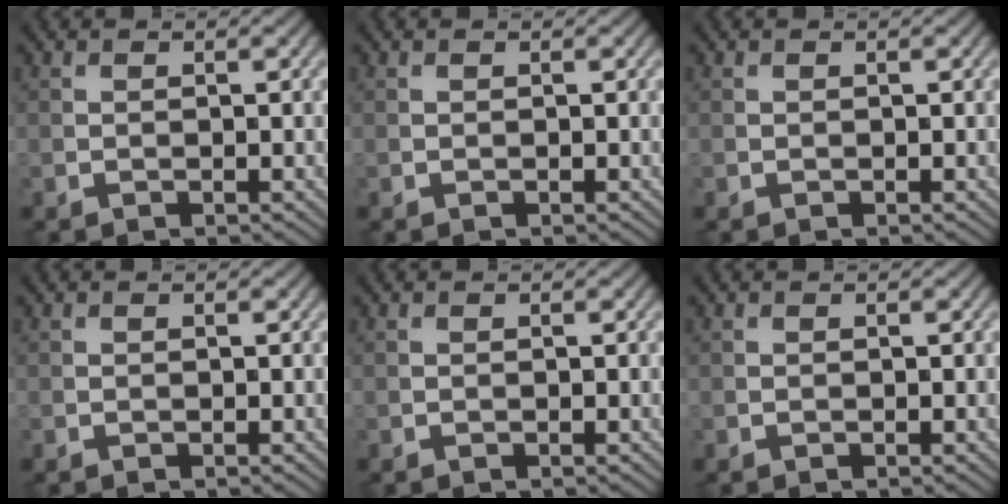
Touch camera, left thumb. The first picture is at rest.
{"total": 0.0}
{"total": 0.0}
{"total": 0.0}
{"total": 0.0}
{"total": 0.0}